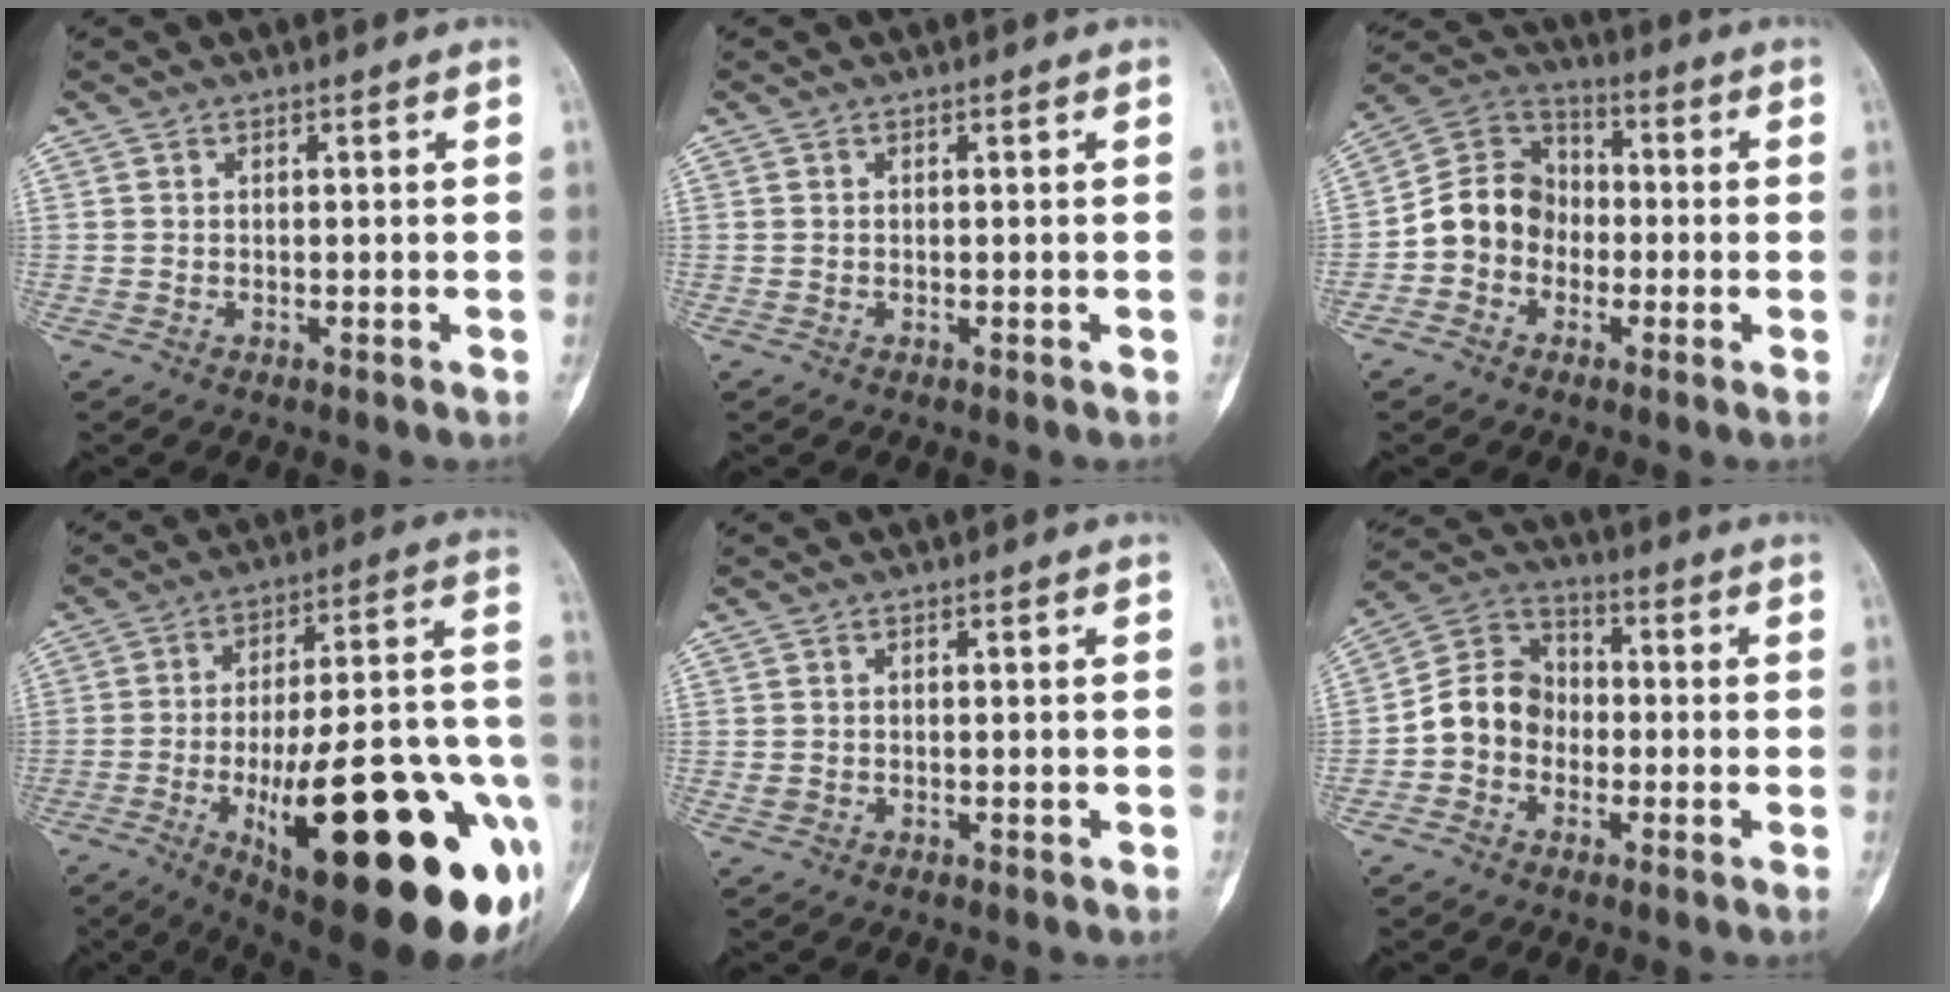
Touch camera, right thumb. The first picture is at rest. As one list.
[{"total": 0.0}, {"total": 11.3, "force": [-2.5, 9.7, 5.2], "torque": [-0.064, 0.043, -0.058]}, {"total": 35.1, "force": [-12.3, 10.7, 31.1], "torque": [-0.357, 0.035, -0.172]}, {"total": 1.5, "force": [-0.3, 1.2, 0.8], "torque": [-0.011, 0.005, -0.004]}, {"total": 10.0, "force": [-2.1, 8.5, 4.8], "torque": [-0.062, 0.039, -0.054]}]